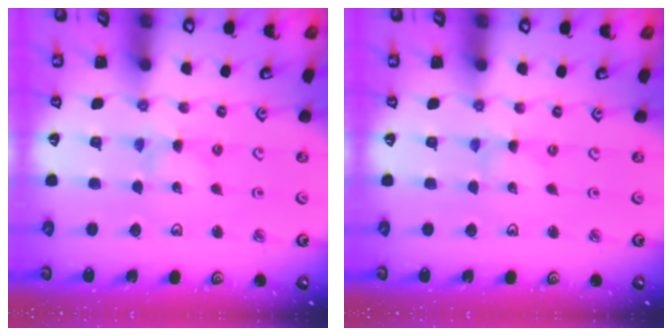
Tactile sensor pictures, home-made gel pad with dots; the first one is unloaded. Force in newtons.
{"total": 0.0}